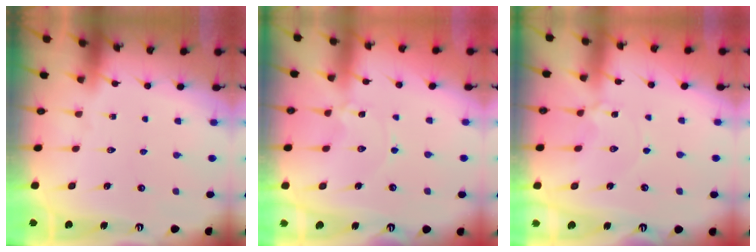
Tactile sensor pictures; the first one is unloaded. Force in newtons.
{"total": 1.1, "press": 1.1, "slide": 0.1}
{"total": 1.7, "press": 1.7, "slide": 0.2}